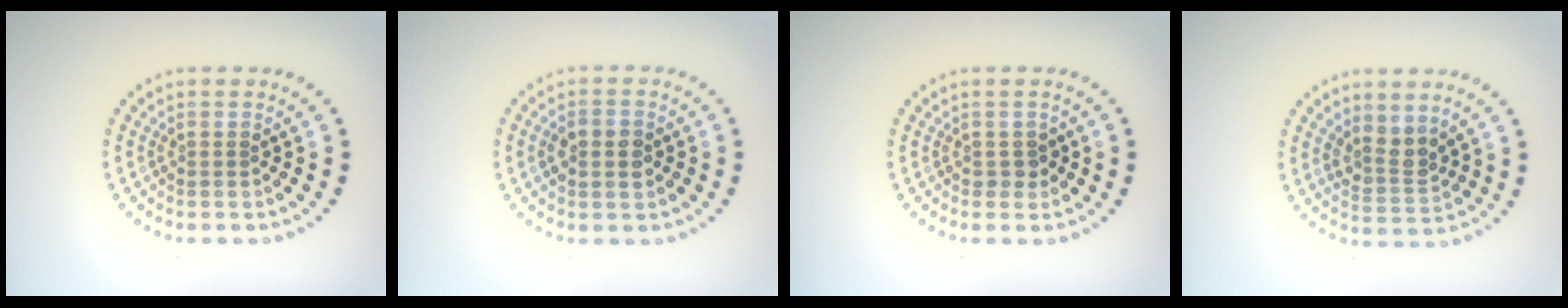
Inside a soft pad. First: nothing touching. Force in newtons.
{"total": 2.8, "press": 2.8, "slide": 0.2}
{"total": 1.1, "press": 1.0, "slide": 0.5}
{"total": 2.5, "press": 1.9, "slide": 1.6}